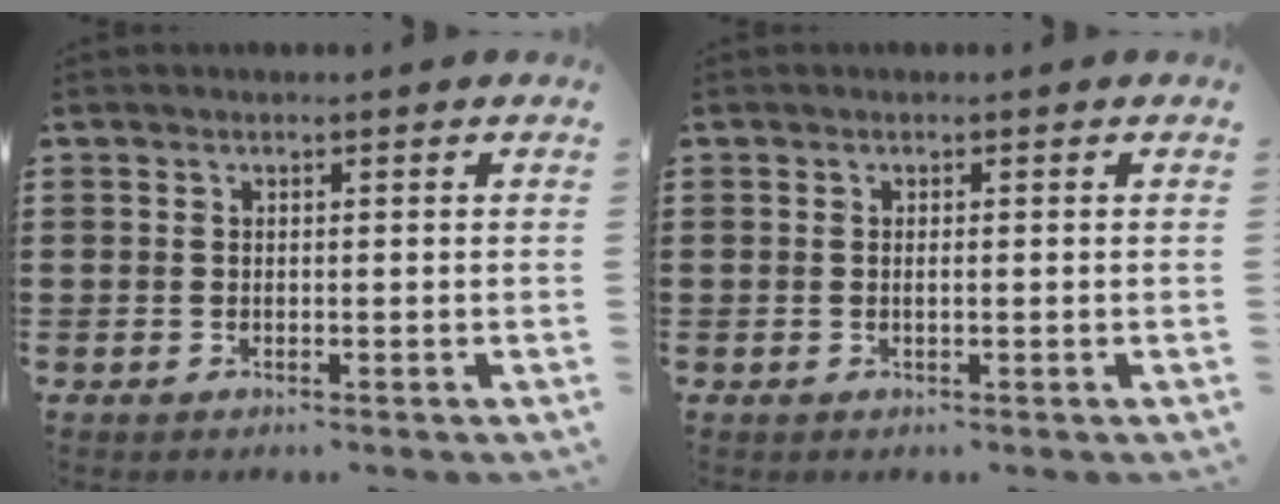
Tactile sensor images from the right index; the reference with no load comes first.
{"total": 0.6, "force": [0.0, 0.1, 0.6], "torque": [-0.012, -0.003, 0.000]}